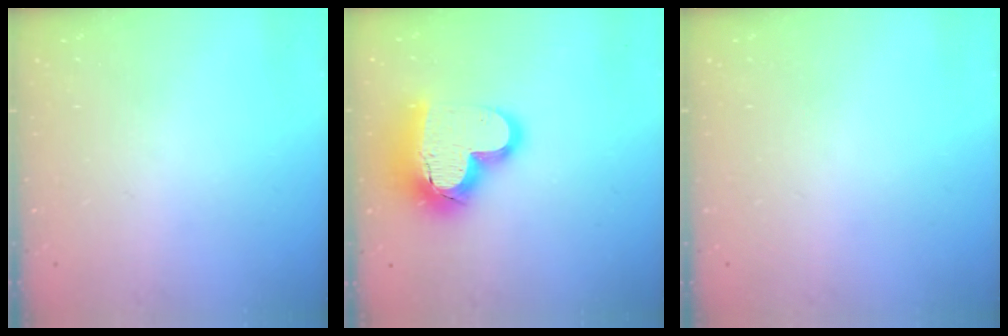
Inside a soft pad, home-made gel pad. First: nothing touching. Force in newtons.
{"total": 19.2, "press": 19.2, "slide": 1.6}
{"total": 0.0}